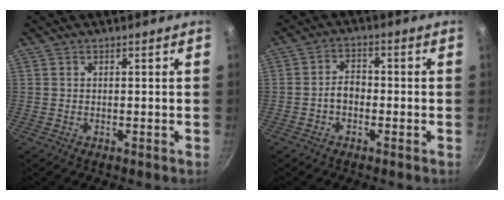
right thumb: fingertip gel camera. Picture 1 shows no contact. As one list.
[{"total": 3.8, "force": [-1.3, 2.7, 2.4], "torque": [-0.026, 0.023, -0.028]}]